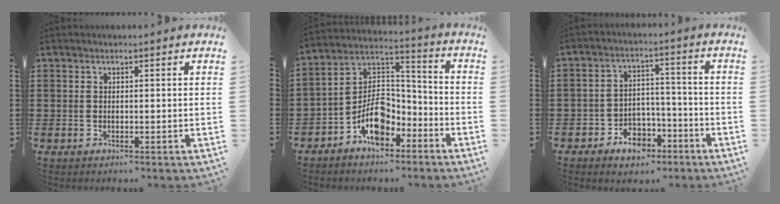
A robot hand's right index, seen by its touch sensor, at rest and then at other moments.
{"total": 8.9, "force": [-5.1, 5.2, 5.1], "torque": [-0.105, 0.012, -0.098]}
{"total": 5.2, "force": [-3.6, 3.4, 1.6], "torque": [-0.029, 0.020, -0.066]}